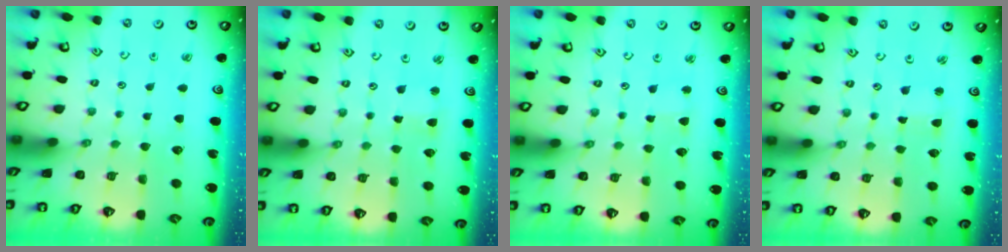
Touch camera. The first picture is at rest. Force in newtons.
{"total": 2.2, "press": 2.2, "slide": 0.2}
{"total": 2.2, "press": 2.2, "slide": 0.2}
{"total": 1.4, "press": 1.3, "slide": 0.3}